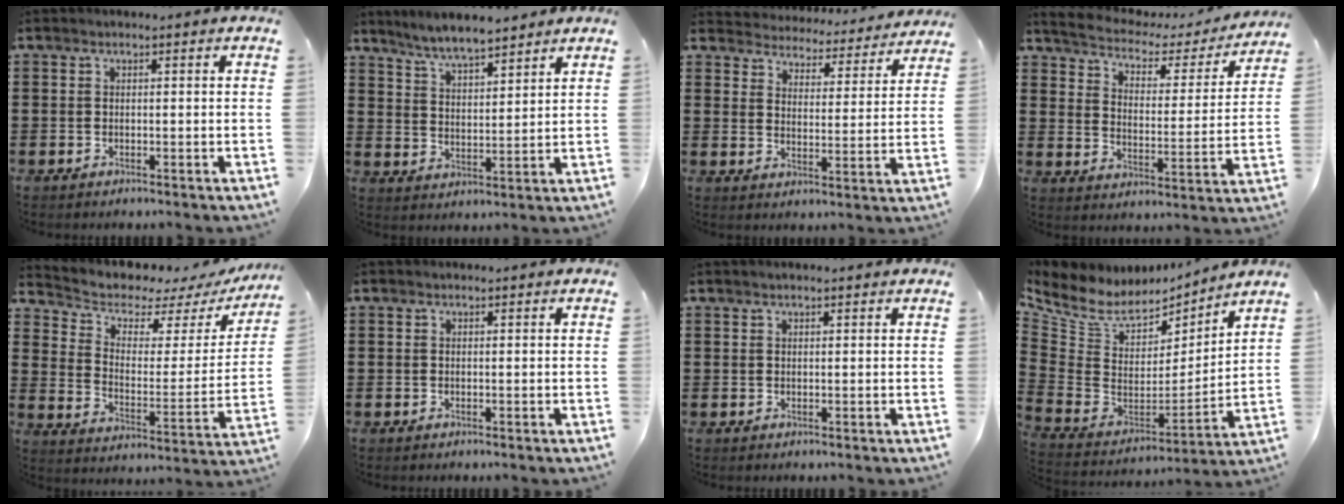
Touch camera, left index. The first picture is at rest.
{"total": 5.5, "force": [5.3, 0.2, 1.7], "torque": [-0.050, -0.018, 0.096]}
{"total": 4.2, "force": [4.2, 0.1, -0.5], "torque": [-0.017, -0.038, 0.067]}
{"total": 3.3, "force": [3.0, 1.2, 0.9], "torque": [-0.040, -0.022, 0.042]}
{"total": 4.5, "force": [3.9, 1.8, 1.3], "torque": [-0.052, -0.029, 0.062]}
{"total": 0.0}
{"total": 0.7, "force": [0.6, 0.1, 0.4], "torque": [-0.007, 0.001, 0.012]}
{"total": 6.8, "force": [5.2, 3.9, 2.1], "torque": [-0.076, -0.039, 0.093]}